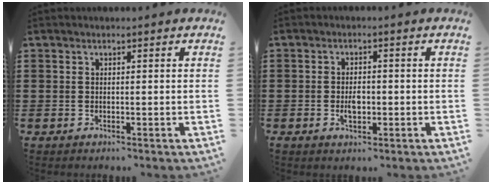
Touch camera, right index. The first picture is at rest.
{"total": 2.7, "force": [-0.5, 1.4, 2.2], "torque": [-0.033, -0.002, -0.010]}